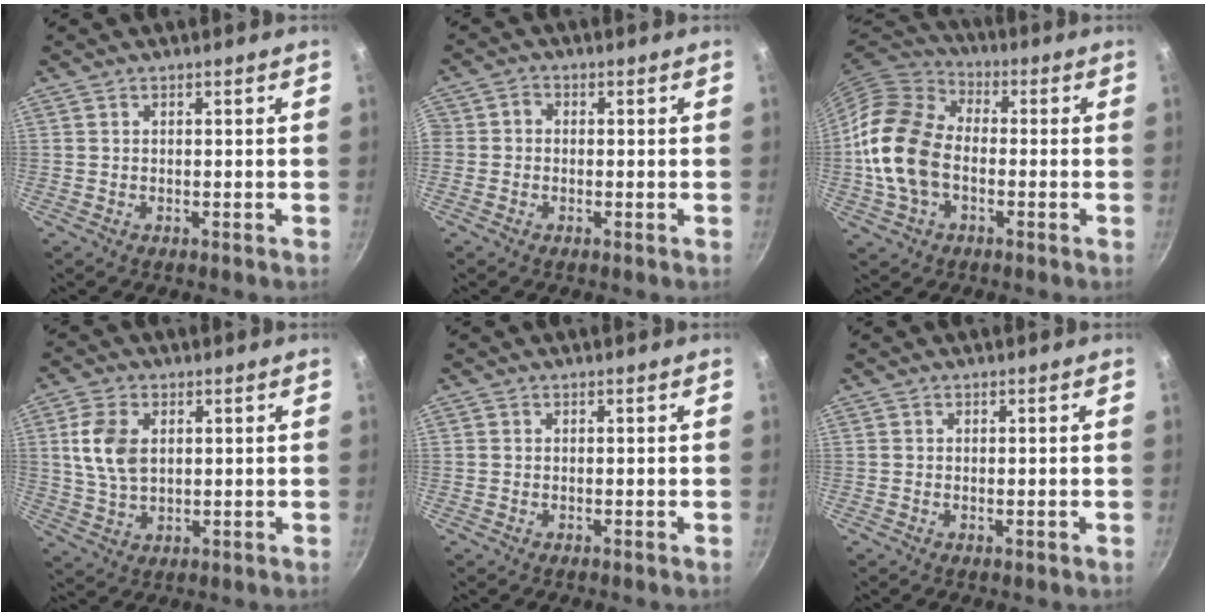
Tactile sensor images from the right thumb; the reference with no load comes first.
{"total": 2.5, "force": [-0.6, 2.2, 0.9], "torque": [-0.010, 0.008, -0.022]}
{"total": 16.0, "force": [-2.1, 11.0, 11.5], "torque": [-0.200, 0.027, -0.055]}
{"total": 8.5, "force": [1.9, 5.4, 6.2], "torque": [-0.112, -0.005, 0.038]}
{"total": 0.0}
{"total": 0.6, "force": [-0.1, 0.2, 0.6], "torque": [-0.010, -0.001, -0.002]}